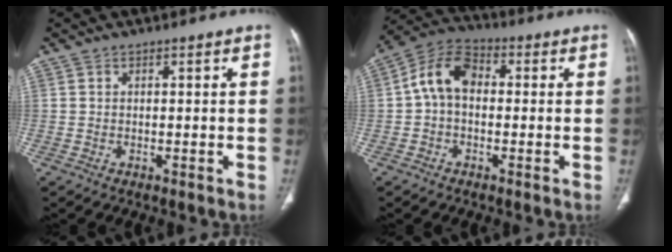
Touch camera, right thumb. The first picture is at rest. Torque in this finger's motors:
{"motor_torque": [0.00, -0.04, 1.09, -0.38, 0.09]}